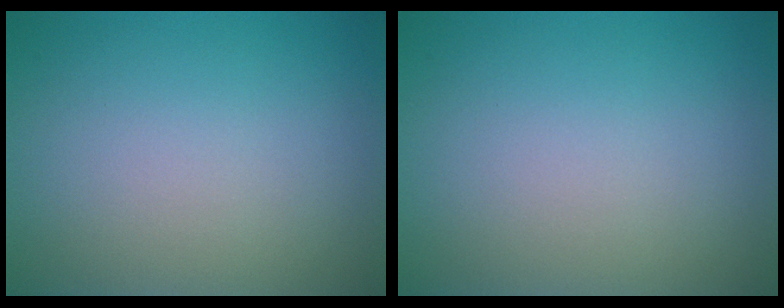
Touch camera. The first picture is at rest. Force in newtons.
{"total": 0.0}